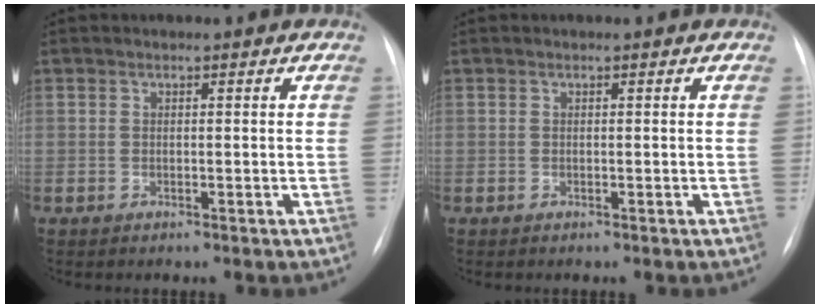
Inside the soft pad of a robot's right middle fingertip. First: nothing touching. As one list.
[{"total": 0.0}]